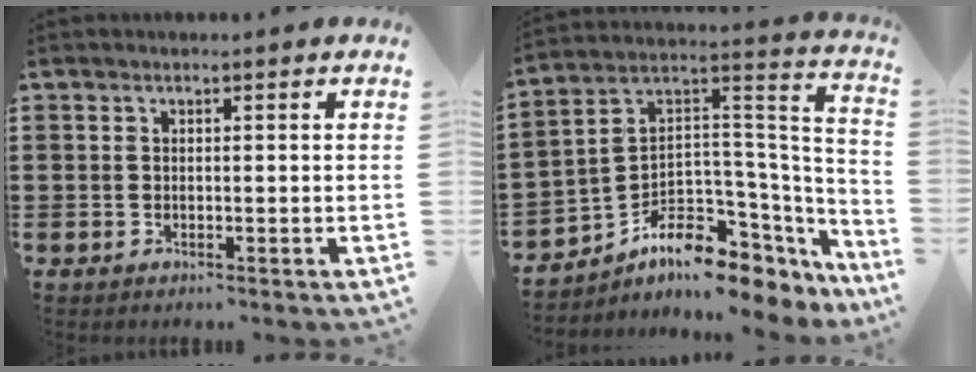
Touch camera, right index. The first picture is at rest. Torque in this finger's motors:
{"motor_torque": [0.85, 0.83, 0.06, -0.16]}